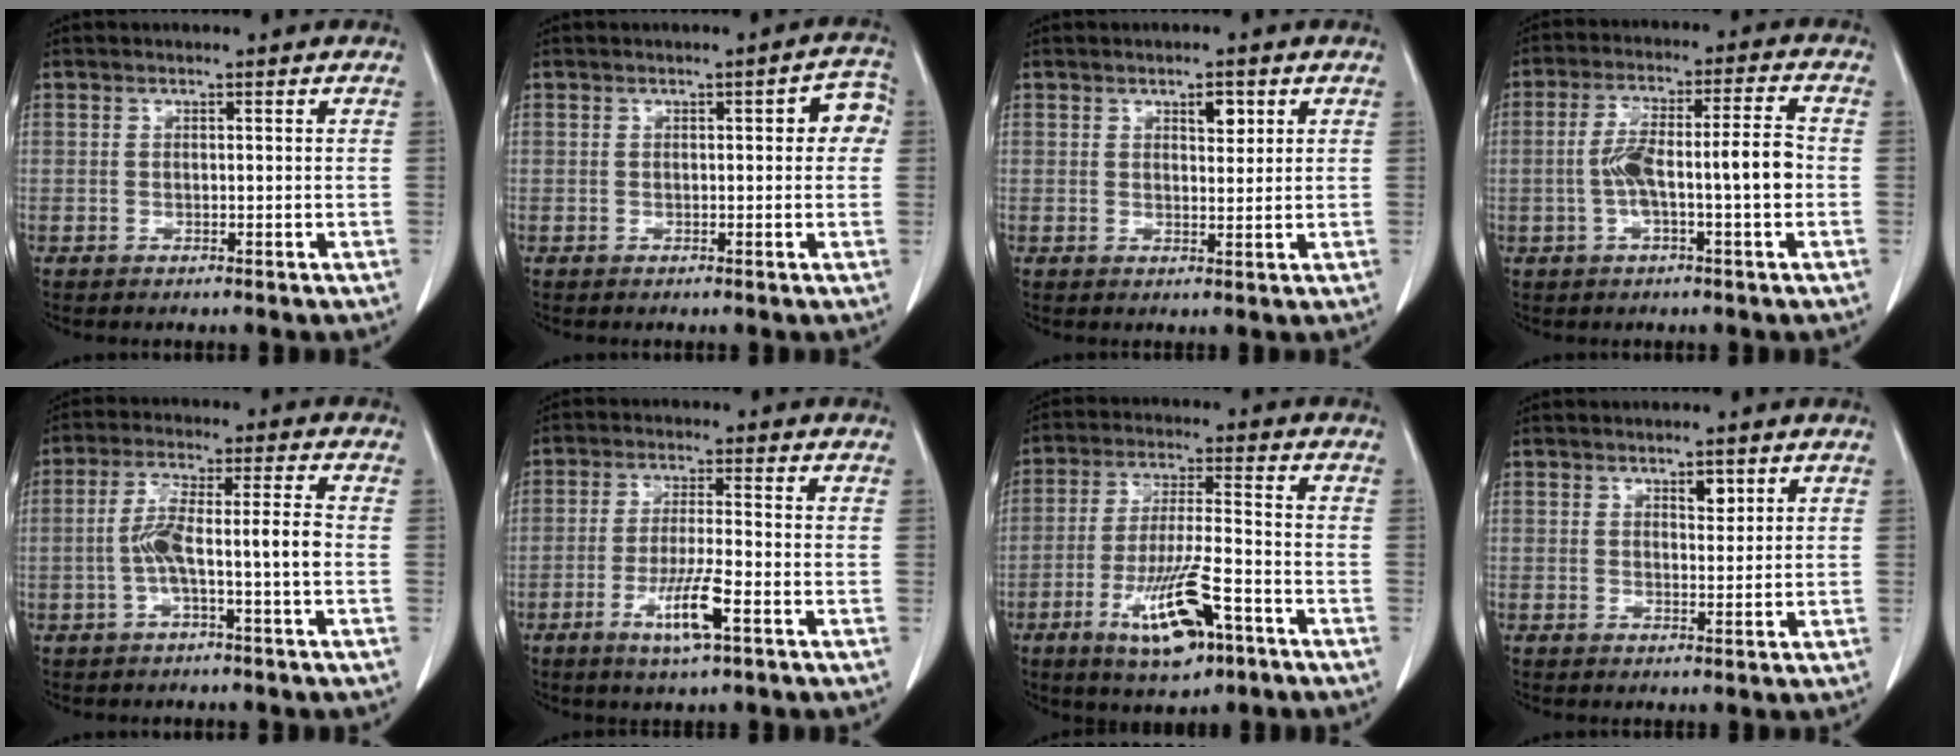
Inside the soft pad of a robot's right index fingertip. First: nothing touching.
{"total": 4.0, "force": [0.6, 1.5, 3.6], "torque": [-0.030, 0.019, 0.001]}
{"total": 2.6, "force": [1.4, 1.1, 2.0], "torque": [-0.029, -0.003, 0.023]}
{"total": 9.1, "force": [-1.5, 1.2, 8.9], "torque": [-0.161, 0.028, -0.024]}
{"total": 7.4, "force": [-1.6, 0.3, 7.2], "torque": [-0.140, 0.026, -0.027]}
{"total": 7.0, "force": [-3.1, 0.3, 6.2], "torque": [-0.120, -0.011, -0.054]}
{"total": 11.8, "force": [-5.8, 2.3, 10.0], "torque": [-0.189, -0.011, -0.093]}
{"total": 2.2, "force": [1.3, 0.9, 1.5], "torque": [-0.020, -0.004, 0.021]}